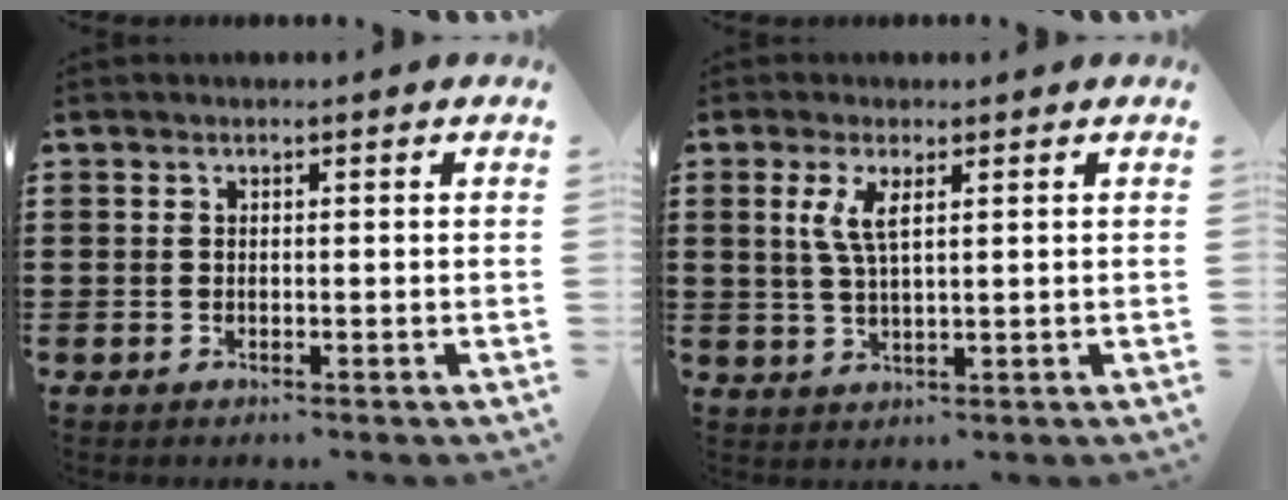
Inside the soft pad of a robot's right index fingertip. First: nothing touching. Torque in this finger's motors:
{"motor_torque": [0.10, -0.09, 0.42, 0.09]}